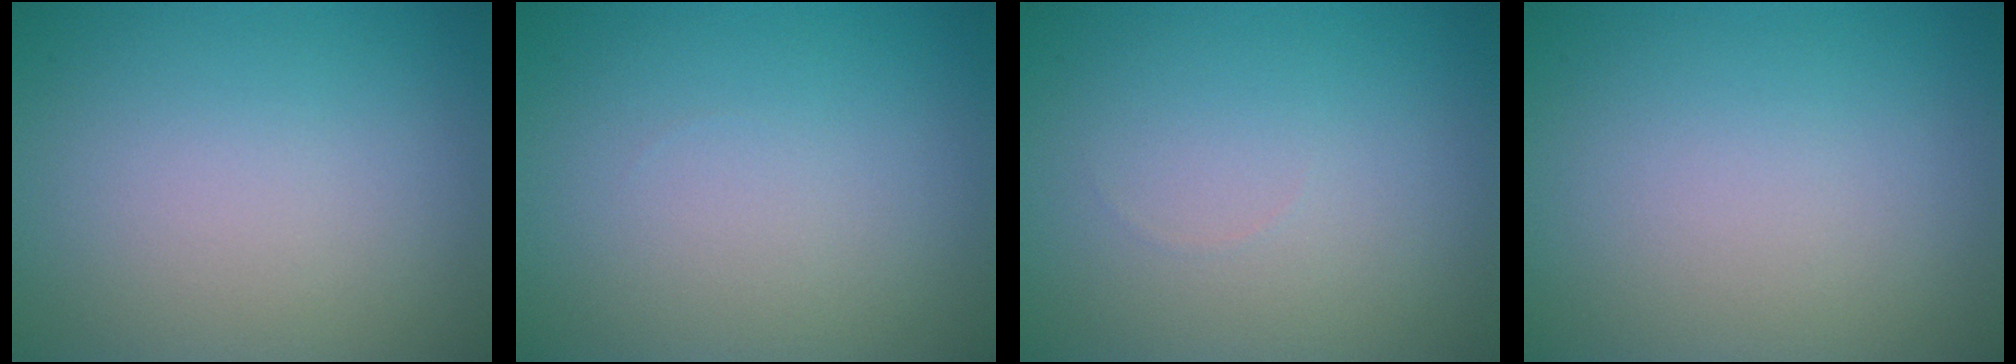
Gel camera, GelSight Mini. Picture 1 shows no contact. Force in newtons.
{"total": 0.0}
{"total": 0.0}
{"total": 0.0}